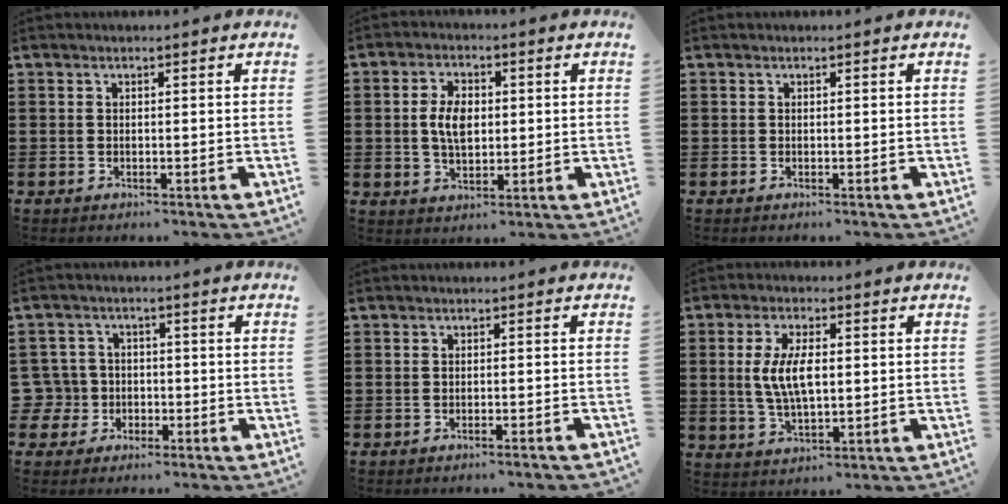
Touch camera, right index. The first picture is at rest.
{"total": 5.3, "force": [0.3, 3.2, 4.3], "torque": [-0.088, 0.006, 0.000]}
{"total": 0.0}
{"total": 5.0, "force": [-1.5, 4.7, 0.9], "torque": [-0.055, 0.004, -0.036]}
{"total": 1.1, "force": [-1.0, -0.2, 0.5], "torque": [-0.008, 0.000, -0.019]}
{"total": 6.8, "force": [0.4, 2.9, 6.1], "torque": [-0.132, 0.005, 0.001]}